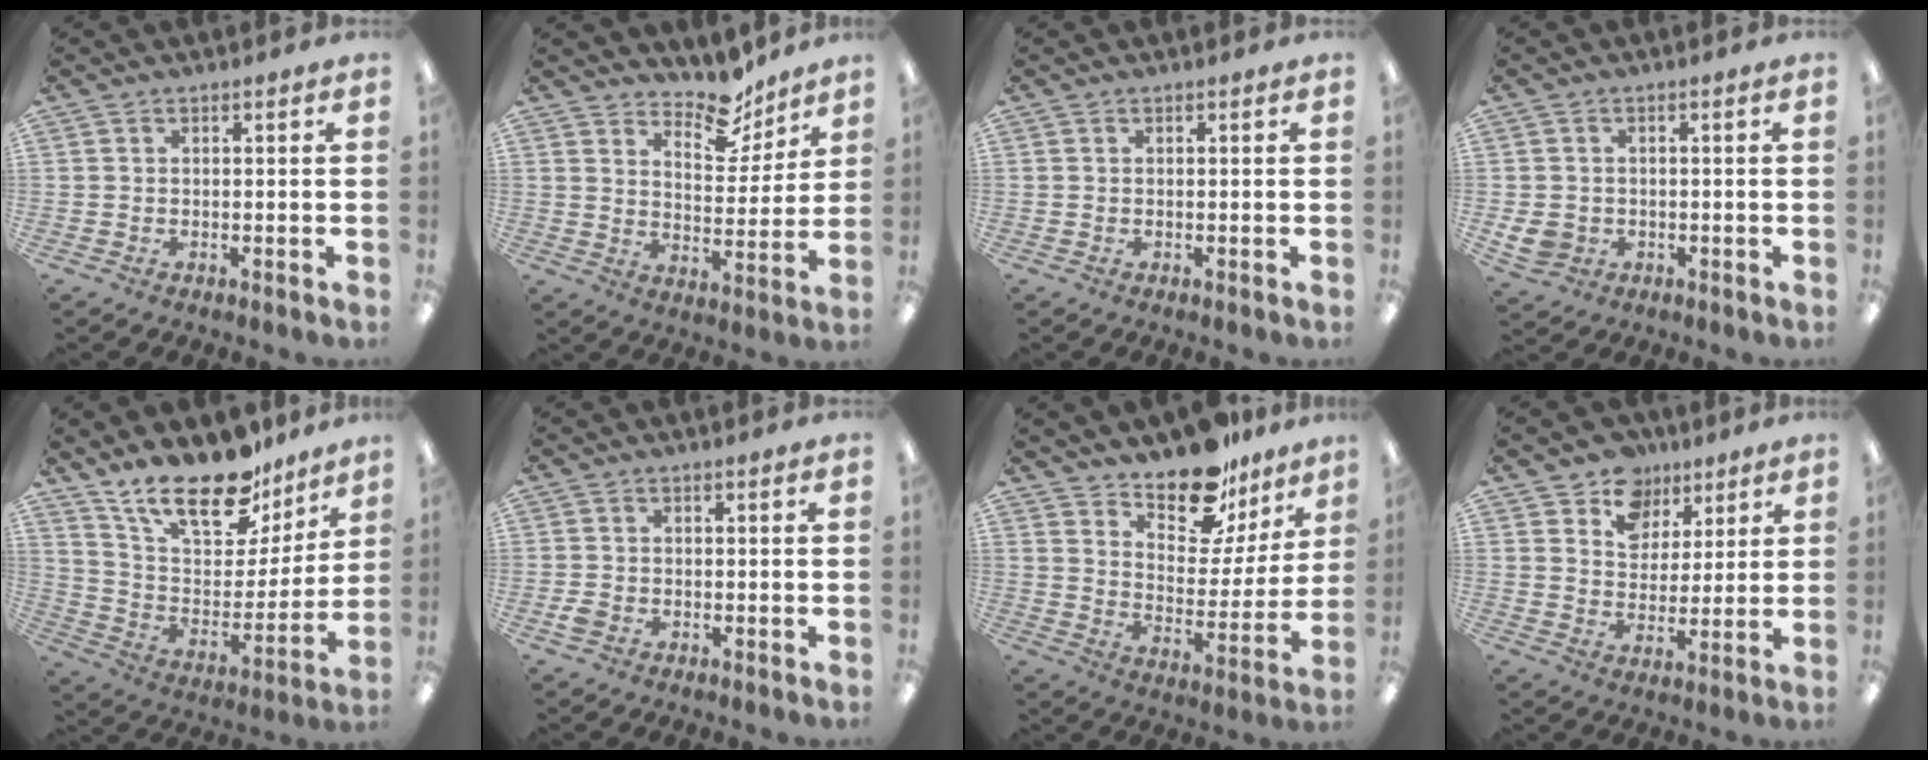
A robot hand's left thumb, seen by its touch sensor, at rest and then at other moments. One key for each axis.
{"total": 10.7, "fx": 8.9, "fy": 4.5, "fz": 3.9, "tx": -0.044, "ty": -0.065, "tz": 0.158}
{"total": 0.0}
{"total": 4.3, "fx": -0.8, "fy": 3.8, "fz": 1.9, "tx": -0.038, "ty": 0.001, "tz": -0.015}
{"total": 21.0, "fx": 16.0, "fy": 8.9, "fz": 10.3, "tx": -0.176, "ty": -0.107, "tz": 0.283}
{"total": 1.9, "fx": -0.8, "fy": 1.4, "fz": 1.0, "tx": -0.023, "ty": 0.001, "tz": -0.016}
{"total": 14.9, "fx": 12.4, "fy": 6.3, "fz": 5.3, "tx": -0.083, "ty": -0.092, "tz": 0.223}
{"total": 10.2, "fx": 6.6, "fy": 7.5, "fz": 1.9, "tx": -0.030, "ty": -0.045, "tz": 0.123}